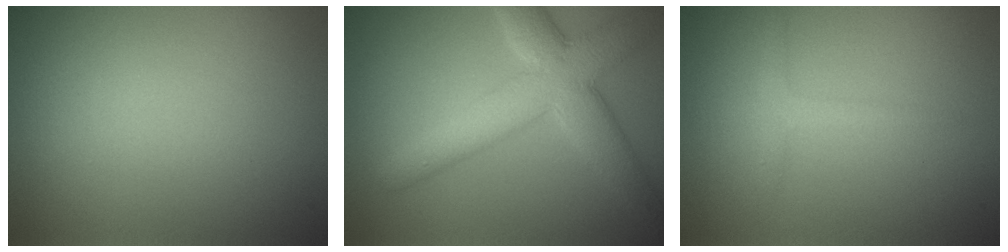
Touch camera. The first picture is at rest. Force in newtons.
{"total": 6.7, "press": 6.7, "slide": 0.2}
{"total": 1.4, "press": 1.4, "slide": 0.1}